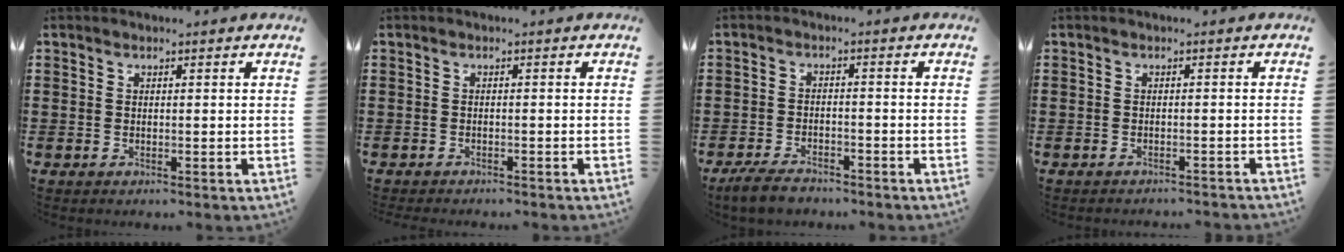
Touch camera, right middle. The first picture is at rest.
{"total": 0.8, "force": [-0.8, 0.0, 0.0], "torque": [-0.002, 0.000, -0.017]}
{"total": 3.4, "force": [-2.9, 1.0, 1.4], "torque": [-0.037, 0.002, -0.061]}
{"total": 1.0, "force": [-0.9, -0.1, 0.1], "torque": [-0.004, 0.000, -0.019]}